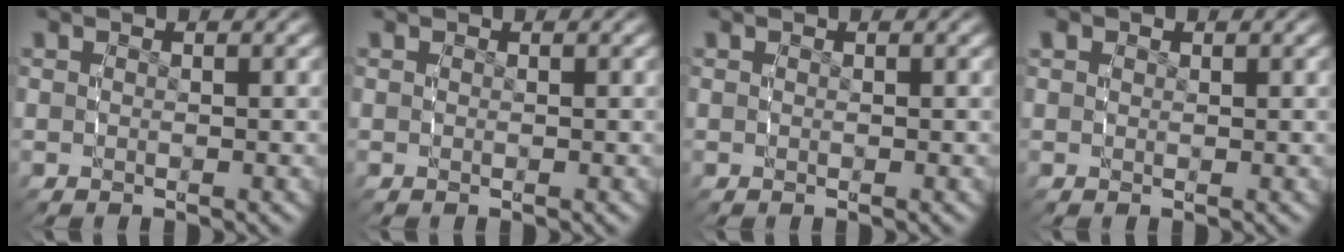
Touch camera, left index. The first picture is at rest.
{"total": 0.0}
{"total": 0.0}
{"total": 0.9, "force": [0.6, 0.6, 0.3], "torque": [-0.009, -0.004, 0.017]}